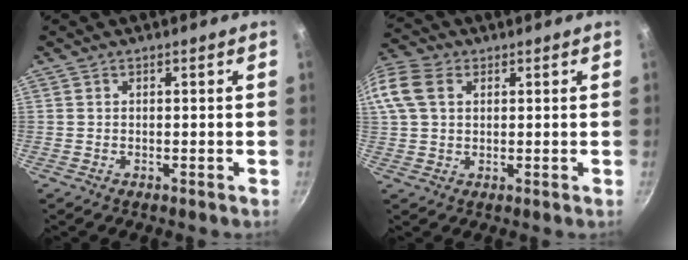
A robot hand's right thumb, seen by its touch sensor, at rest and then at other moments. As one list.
[{"total": 15.3, "force": [4.9, 10.9, 9.6], "torque": [-0.235, 0.040, 0.088]}]